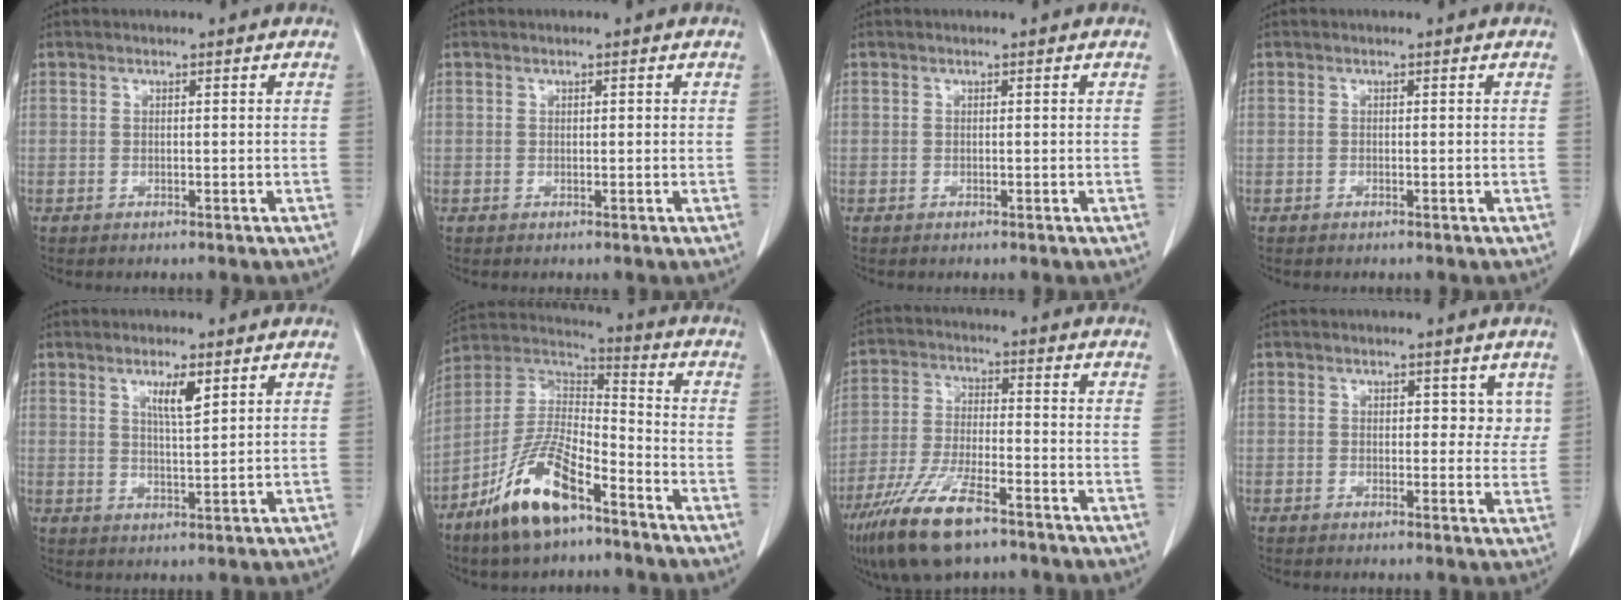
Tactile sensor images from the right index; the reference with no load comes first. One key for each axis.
{"total": 0.5, "fx": 0.2, "fy": 0.2, "fz": 0.5, "tx": -0.007, "ty": 0.001, "tz": 0.003}
{"total": 0.0}
{"total": 0.0}
{"total": 4.2, "fx": 2.3, "fy": 0.5, "fz": 3.5, "tx": -0.061, "ty": -0.003, "tz": 0.041}
{"total": 14.3, "fx": -9.0, "fy": 4.2, "fz": 10.4, "tx": -0.212, "ty": 0.001, "tz": -0.167}
{"total": 12.4, "fx": -8.2, "fy": 2.8, "fz": 8.9, "tx": -0.178, "ty": -0.022, "tz": -0.147}
{"total": 3.4, "fx": 1.7, "fy": 2.2, "fz": 2.0, "tx": -0.004, "ty": -0.003, "tz": 0.018}